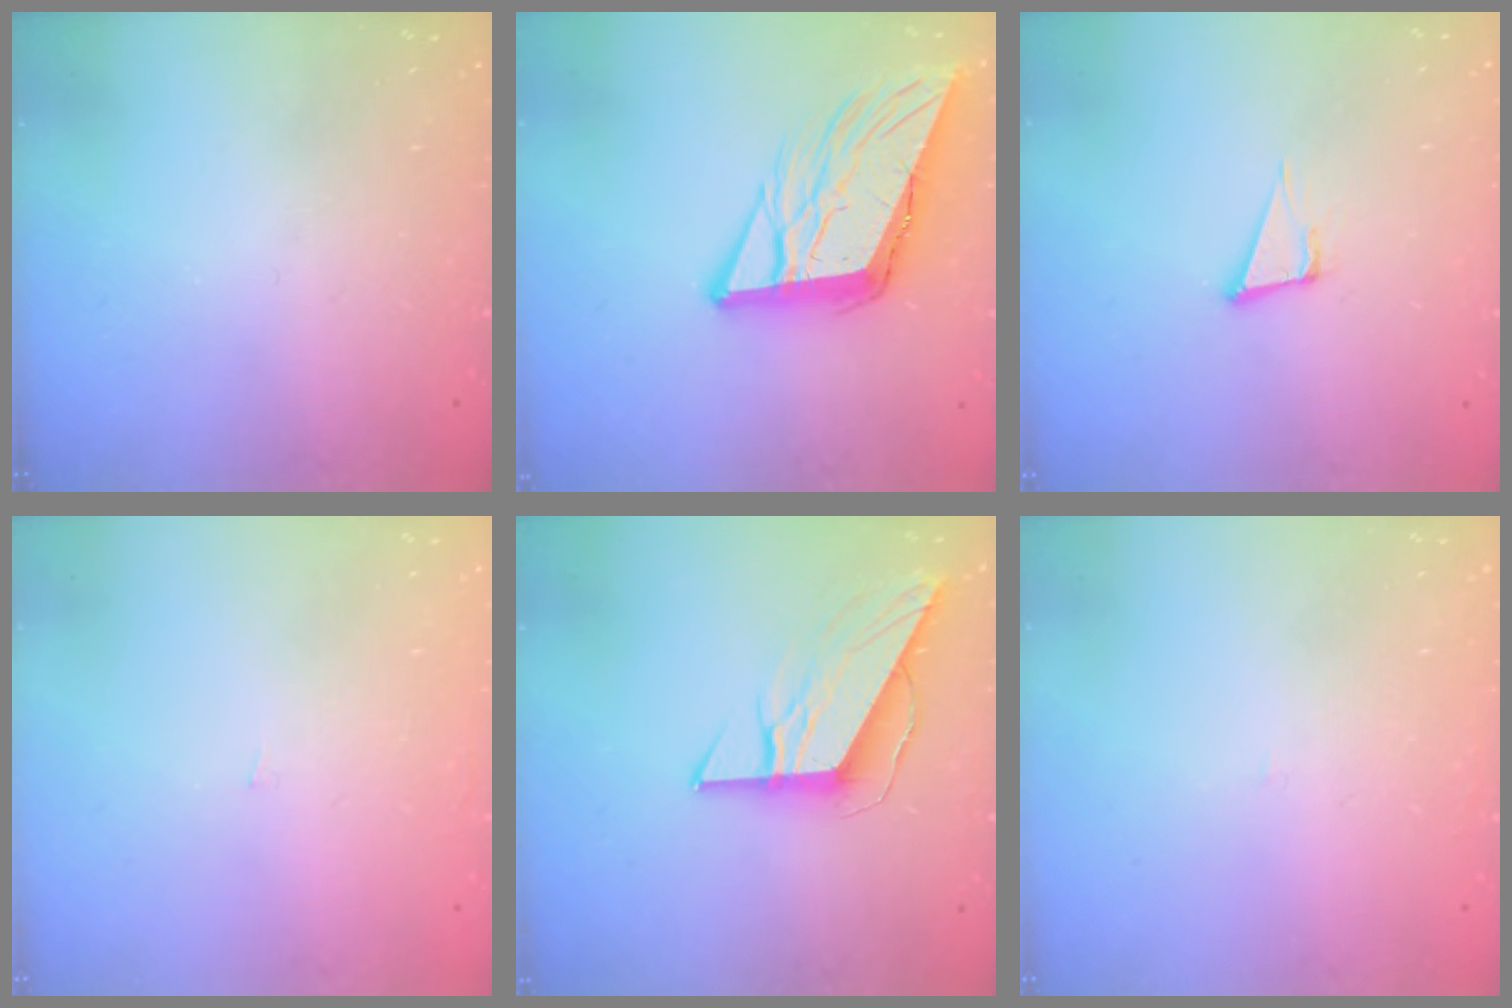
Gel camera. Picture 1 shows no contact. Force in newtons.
{"total": 11.0, "press": 10.7, "slide": 2.3}
{"total": 5.1, "press": 4.3, "slide": 2.8}
{"total": 0.9, "press": 0.9, "slide": 0.0}
{"total": 11.1, "press": 11.0, "slide": 1.2}
{"total": 0.9, "press": 0.9, "slide": 0.1}